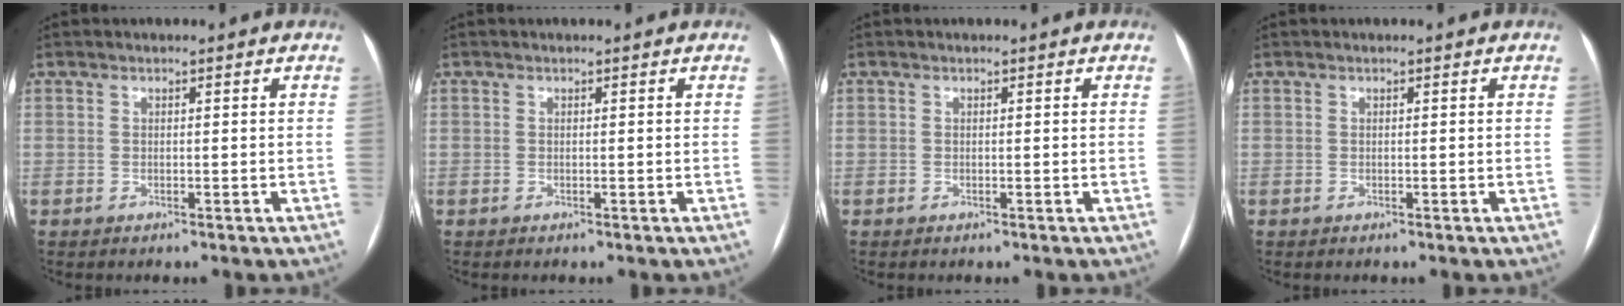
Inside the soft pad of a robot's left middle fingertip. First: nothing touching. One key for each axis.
{"total": 0.0}
{"total": 0.0}
{"total": 0.0}